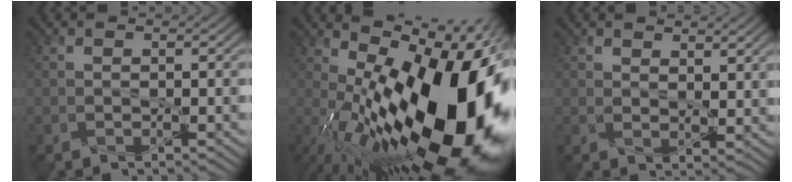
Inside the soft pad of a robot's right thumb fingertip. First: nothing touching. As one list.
[{"total": 22.6, "force": [-2.2, 10.9, 19.7], "torque": [-0.321, -0.012, -0.039]}, {"total": 3.4, "force": [2.6, 1.5, 1.7], "torque": [-0.036, -0.002, 0.049]}]